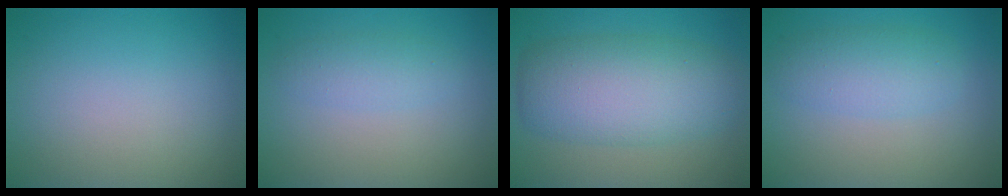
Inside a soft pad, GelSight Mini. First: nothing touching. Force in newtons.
{"total": 1.9, "press": 1.9, "slide": 0.0}
{"total": 7.9, "press": 7.9, "slide": 0.4}
{"total": 3.4, "press": 3.4, "slide": 0.1}